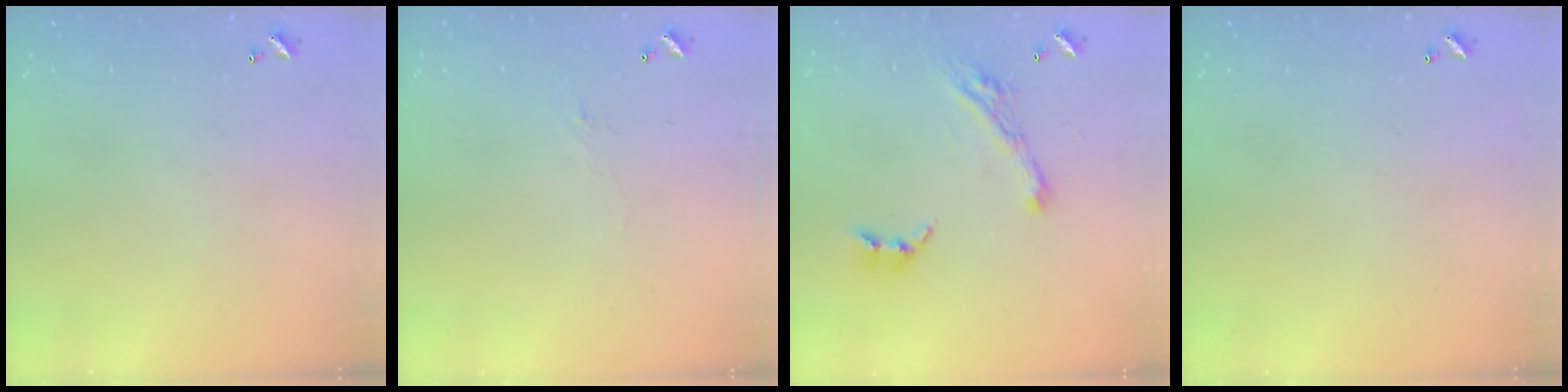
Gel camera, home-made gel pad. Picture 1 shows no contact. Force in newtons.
{"total": 1.5, "press": 1.3, "slide": 0.6}
{"total": 9.2, "press": 9.1, "slide": 1.1}
{"total": 0.0}